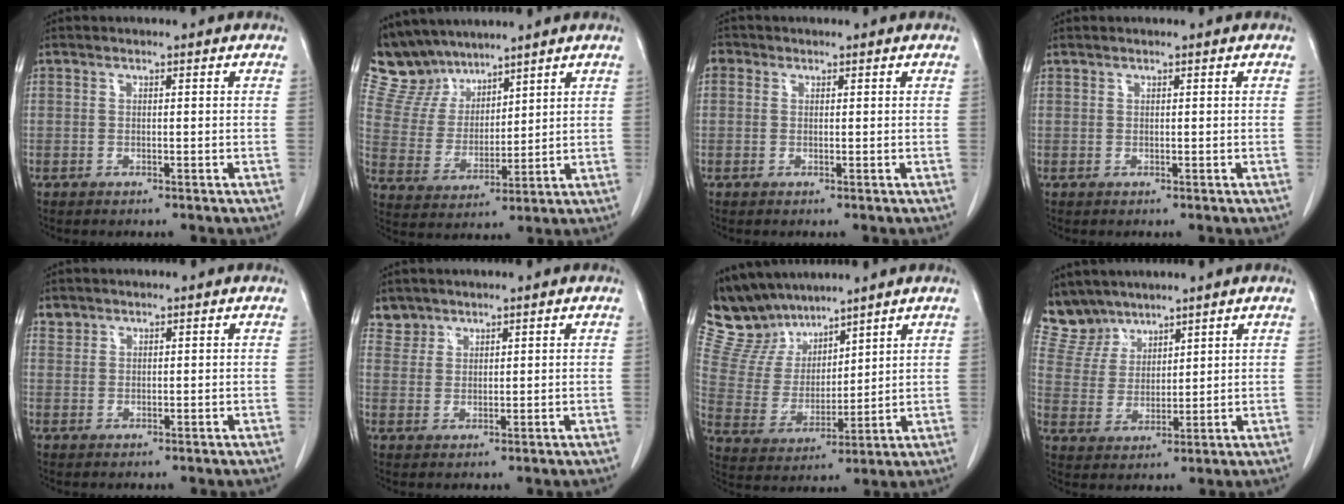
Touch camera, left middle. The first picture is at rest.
{"total": 9.2, "force": [8.3, 3.8, 0.9], "torque": [-0.036, 0.017, 0.177]}
{"total": 1.2, "force": [0.5, 1.1, 0.3], "torque": [0.003, 0.007, 0.004]}
{"total": 0.0}
{"total": 1.2, "force": [1.0, 0.6, -0.2], "torque": [0.008, 0.004, 0.018]}
{"total": 2.7, "force": [2.3, 1.3, -0.6], "torque": [0.019, 0.007, 0.043]}
{"total": 10.9, "force": [9.9, 4.1, 2.2], "torque": [-0.064, 0.021, 0.204]}
{"total": 6.6, "force": [6.0, 2.7, -0.1], "torque": [-0.007, 0.006, 0.136]}